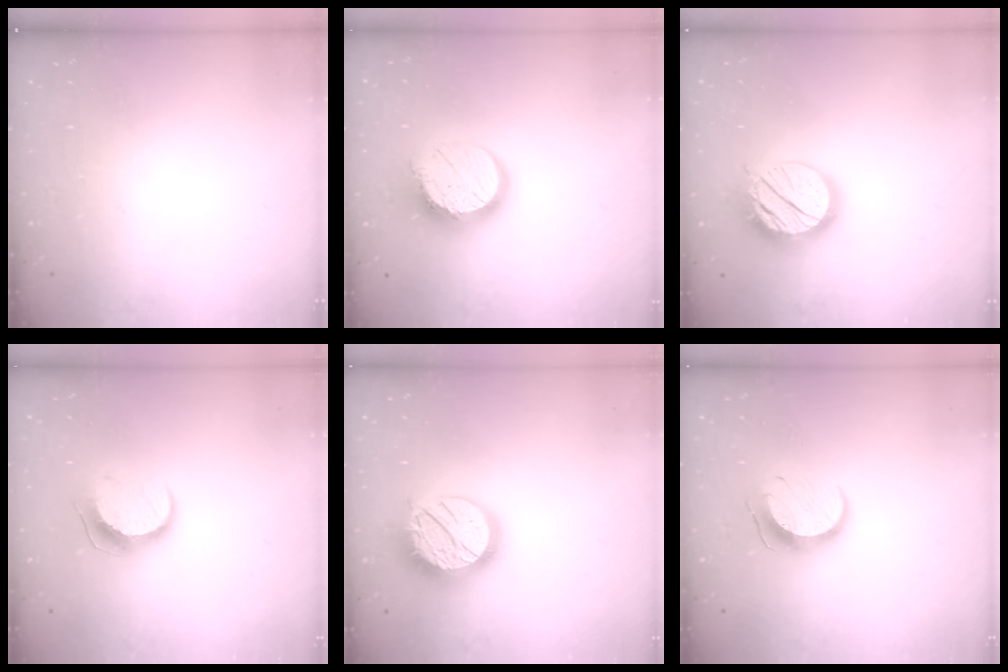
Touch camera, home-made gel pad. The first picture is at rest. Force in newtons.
{"total": 14.0, "press": 14.0, "slide": 0.9}
{"total": 17.2, "press": 17.1, "slide": 1.5}
{"total": 9.5, "press": 9.5, "slide": 0.2}
{"total": 19.7, "press": 19.6, "slide": 0.9}
{"total": 10.0, "press": 10.0, "slide": 0.3}